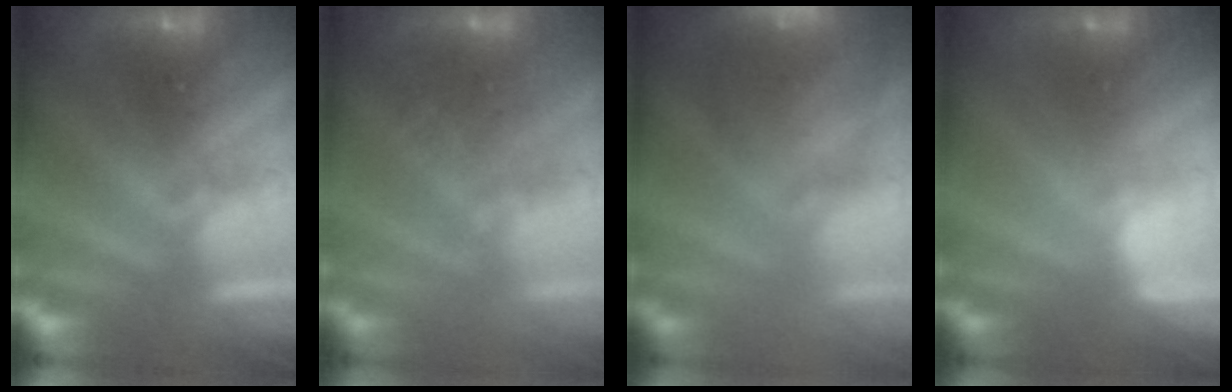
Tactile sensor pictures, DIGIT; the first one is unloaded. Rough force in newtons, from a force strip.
{"total": 2.4}
{"total": 8.5}
{"total": 2.7}